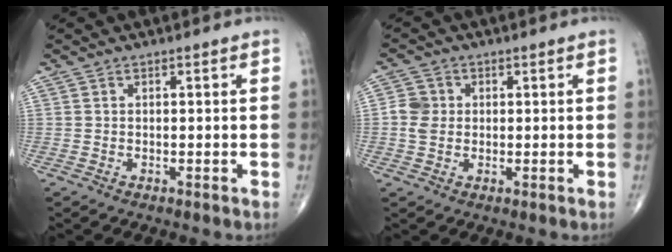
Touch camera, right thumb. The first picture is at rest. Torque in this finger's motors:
{"motor_torque": [-0.05, -0.04, 0.31, 0.11, 0.00]}